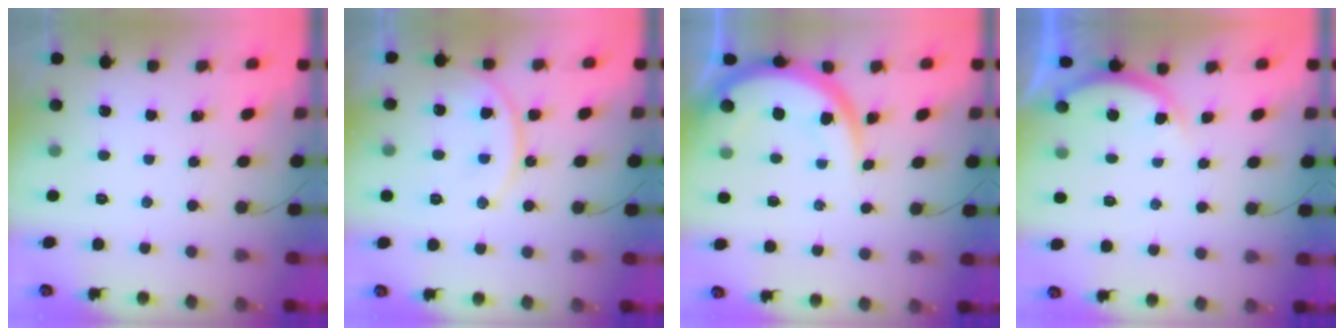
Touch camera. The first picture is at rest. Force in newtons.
{"total": 13.2, "press": 13.0, "slide": 1.8}
{"total": 11.0, "press": 11.0, "slide": 1.1}
{"total": 4.4, "press": 4.3, "slide": 0.7}